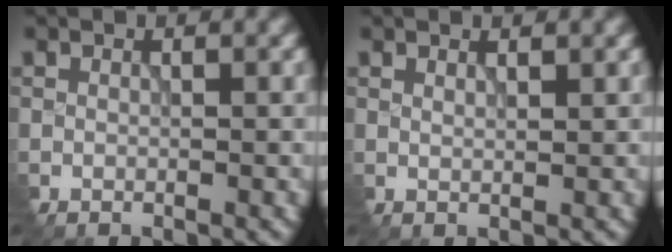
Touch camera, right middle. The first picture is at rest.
{"total": 0.7, "force": [0.6, 0.0, 0.3], "torque": [-0.011, -0.001, 0.010]}